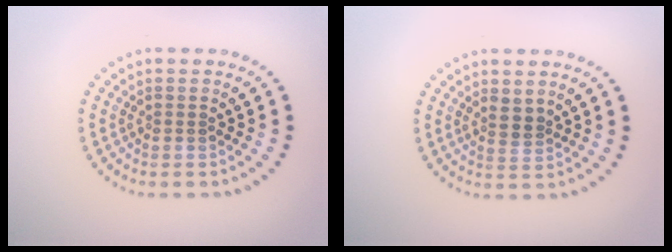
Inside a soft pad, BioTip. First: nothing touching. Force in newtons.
{"total": 1.1, "press": 0.9, "slide": 0.7}